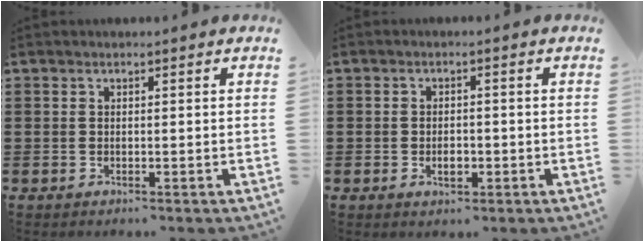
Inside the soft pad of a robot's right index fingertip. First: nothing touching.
{"total": 2.4, "force": [-0.6, 1.2, 1.9], "torque": [-0.029, -0.002, -0.014]}